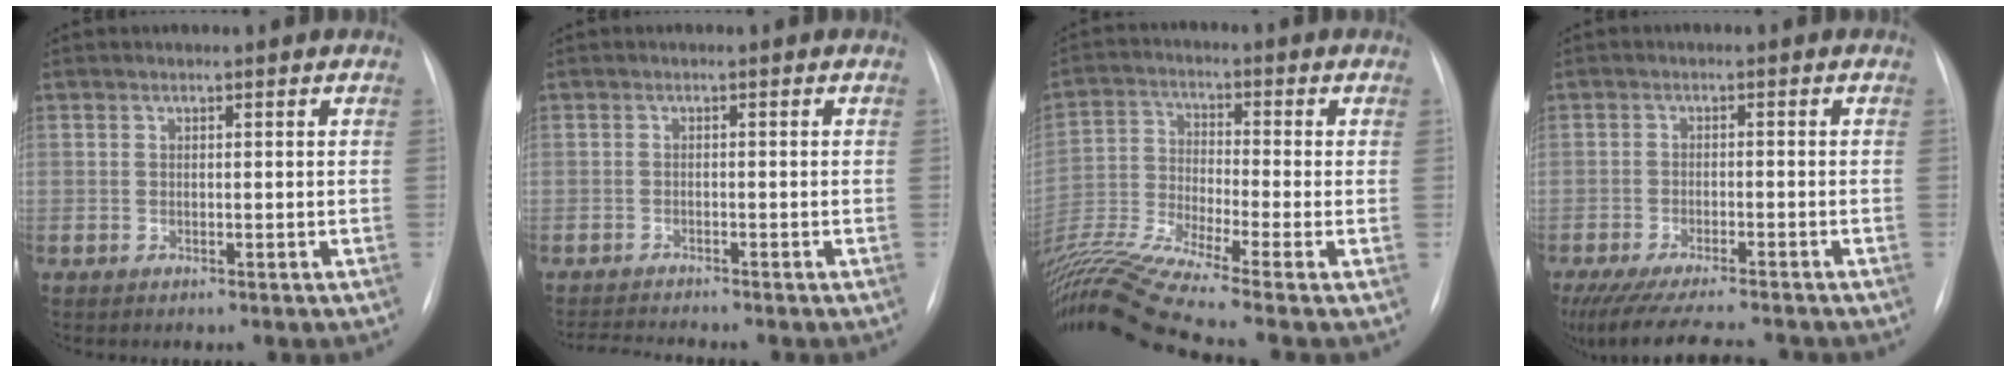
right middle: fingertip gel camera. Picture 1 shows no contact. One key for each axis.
{"total": 3.5, "fx": -3.3, "fy": -0.9, "fz": 0.6, "tx": -0.014, "ty": -0.017, "tz": -0.055}
{"total": 13.4, "fx": -11.0, "fy": -2.4, "fz": 7.2, "tx": -0.145, "ty": -0.016, "tz": -0.201}
{"total": 13.3, "fx": -11.9, "fy": 1.5, "fz": 5.8, "tx": -0.105, "ty": -0.027, "tz": -0.173}